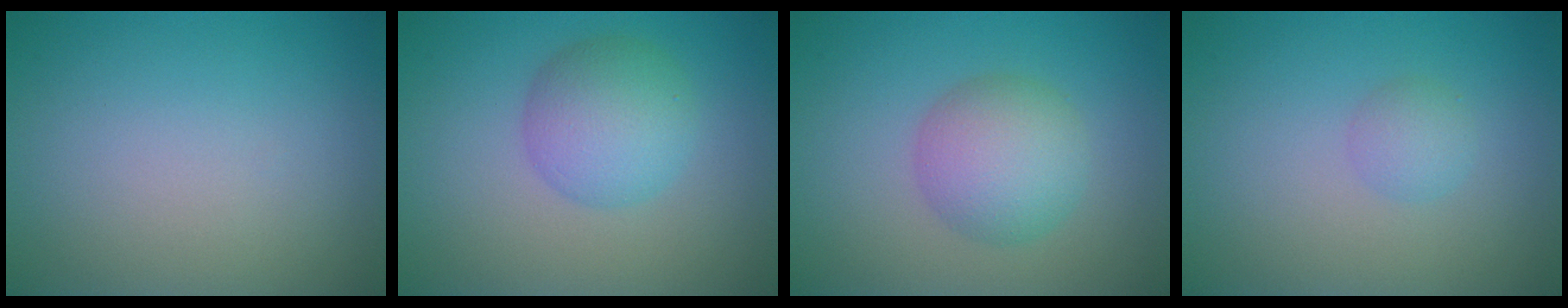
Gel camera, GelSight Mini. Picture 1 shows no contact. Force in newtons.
{"total": 4.6, "press": 4.6, "slide": 0.1}
{"total": 4.6, "press": 4.6, "slide": 0.1}
{"total": 1.5, "press": 1.5, "slide": 0.1}